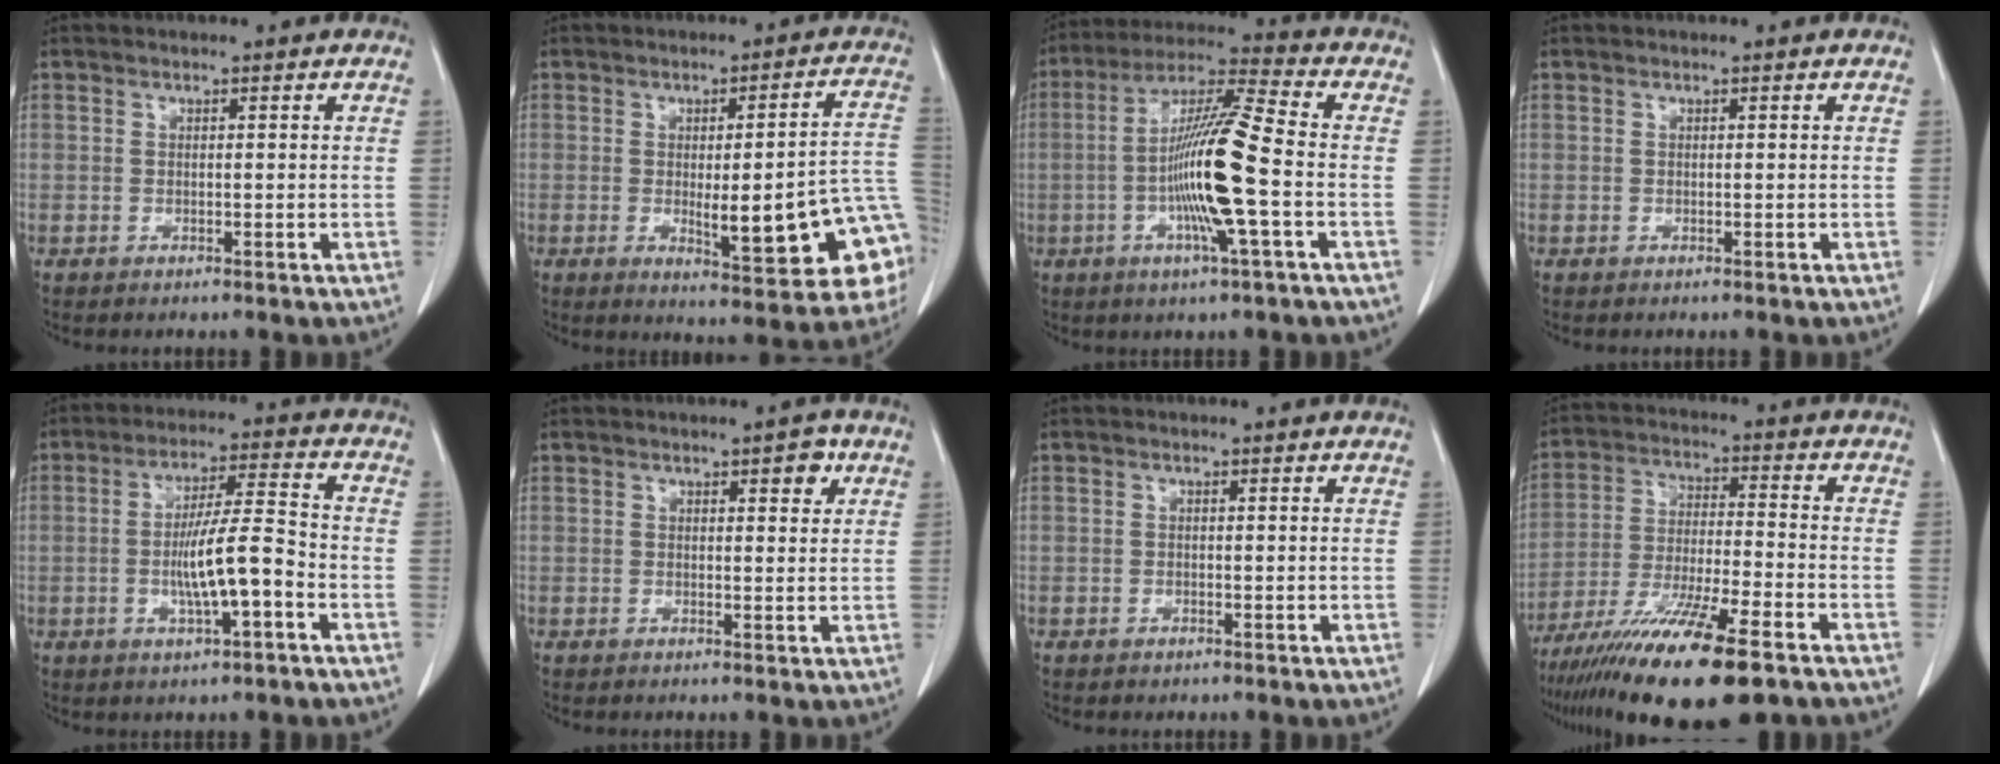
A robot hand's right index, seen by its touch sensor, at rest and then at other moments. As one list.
[{"total": 17.3, "force": [-3.8, 3.2, 16.5], "torque": [-0.133, 0.022, -0.028]}, {"total": 13.9, "force": [-2.7, -0.2, 13.7], "torque": [-0.260, -0.002, -0.060]}, {"total": 0.0}, {"total": 9.2, "force": [-2.6, 0.7, 8.8], "torque": [-0.158, 0.007, -0.047]}, {"total": 2.6, "force": [1.4, 0.9, 2.1], "torque": [-0.022, -0.001, 0.017]}, {"total": 0.6, "force": [-0.3, 0.4, 0.1], "torque": [-0.003, 0.003, -0.005]}, {"total": 17.2, "force": [-11.7, 1.7, 12.5], "torque": [-0.221, -0.046, -0.204]}]